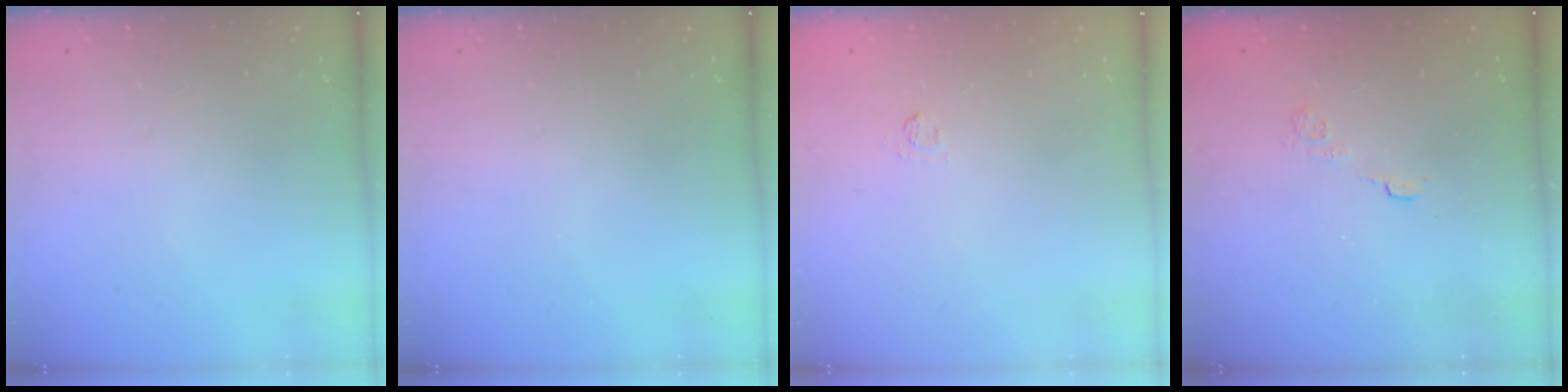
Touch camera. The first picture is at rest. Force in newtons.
{"total": 0.0}
{"total": 2.4, "press": 2.1, "slide": 1.3}
{"total": 2.6, "press": 2.2, "slide": 1.4}